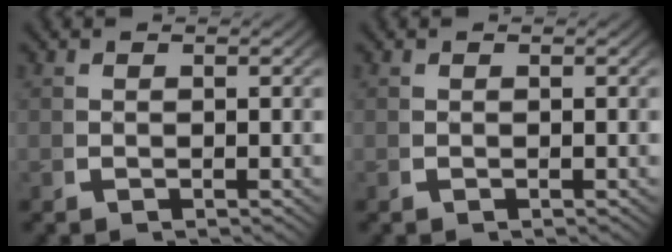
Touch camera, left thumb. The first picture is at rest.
{"total": 0.0}